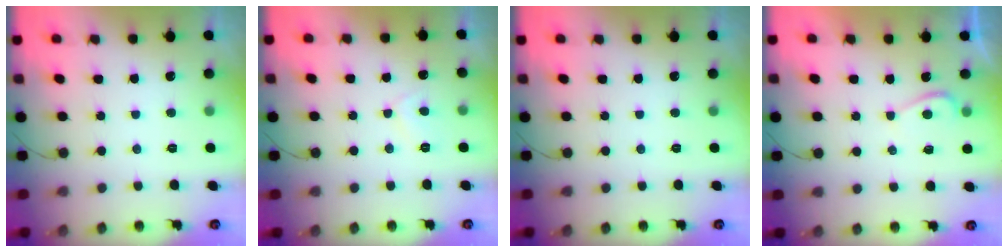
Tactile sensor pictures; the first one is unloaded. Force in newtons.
{"total": 5.0, "press": 4.9, "slide": 0.7}
{"total": 0.0}
{"total": 2.4, "press": 2.4, "slide": 0.3}